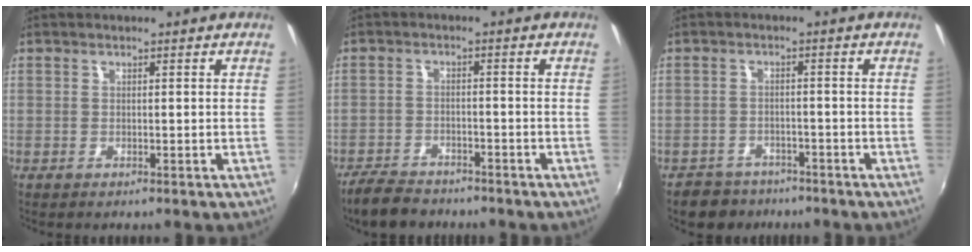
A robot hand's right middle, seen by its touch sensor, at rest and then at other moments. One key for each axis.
{"total": 6.9, "fx": -6.0, "fy": 2.7, "fz": 2.2, "tx": -0.073, "ty": -0.006, "tz": -0.101}
{"total": 5.8, "fx": -4.9, "fy": 3.2, "fz": 0.6, "tx": -0.029, "ty": 0.005, "tz": -0.078}